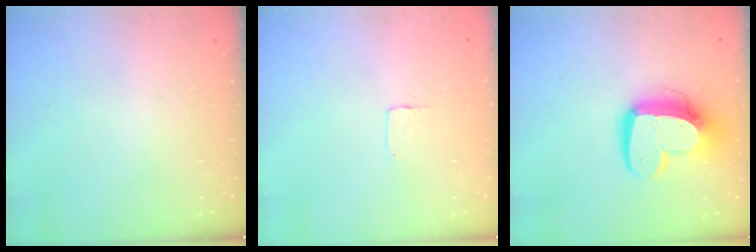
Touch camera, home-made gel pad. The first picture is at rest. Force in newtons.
{"total": 3.1, "press": 3.1, "slide": 0.2}
{"total": 14.6, "press": 14.6, "slide": 1.4}